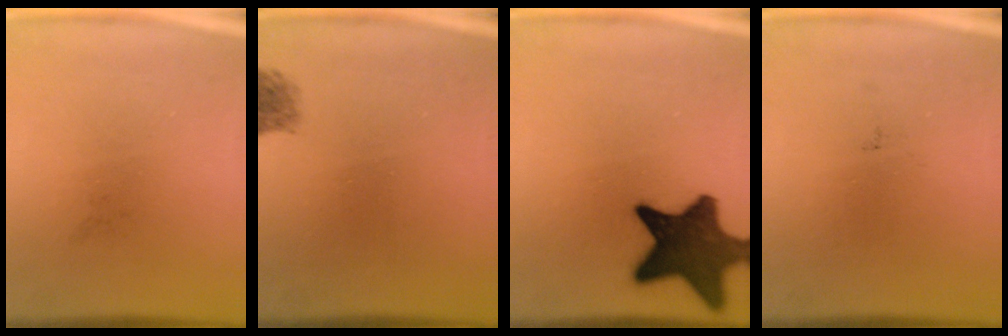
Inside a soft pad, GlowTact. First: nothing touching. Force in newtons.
{"total": 1.8}
{"total": 15.3}
{"total": 0.0}